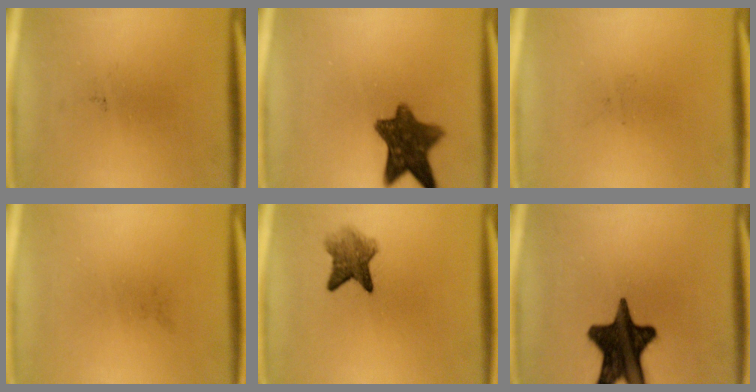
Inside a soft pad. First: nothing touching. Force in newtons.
{"total": 9.9}
{"total": 0.0}
{"total": 0.0}
{"total": 4.7}
{"total": 17.1}